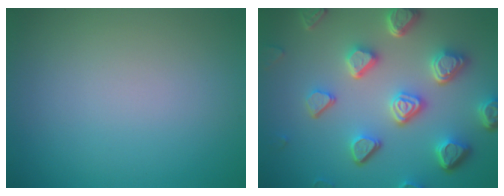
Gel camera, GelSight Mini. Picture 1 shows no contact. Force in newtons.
{"total": 7.3, "press": 5.6, "slide": 4.7}